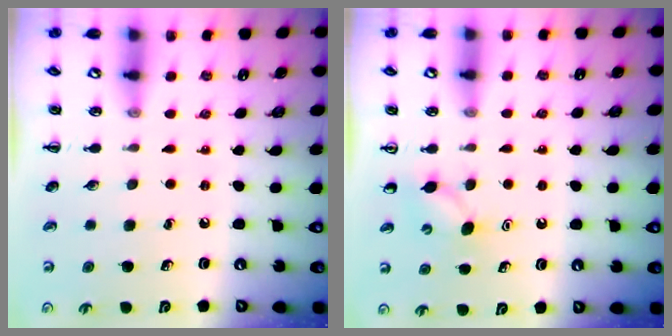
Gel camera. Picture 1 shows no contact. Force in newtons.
{"total": 4.0, "press": 3.8, "slide": 1.1}